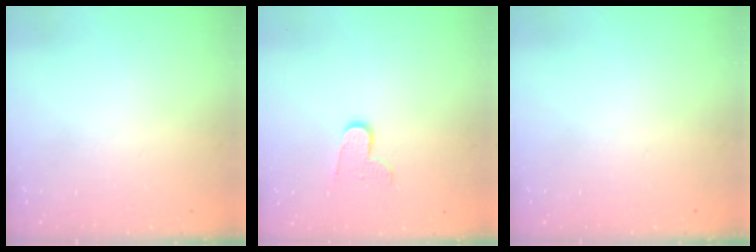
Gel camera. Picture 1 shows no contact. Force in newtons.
{"total": 7.7, "press": 7.7, "slide": 0.3}
{"total": 0.0}